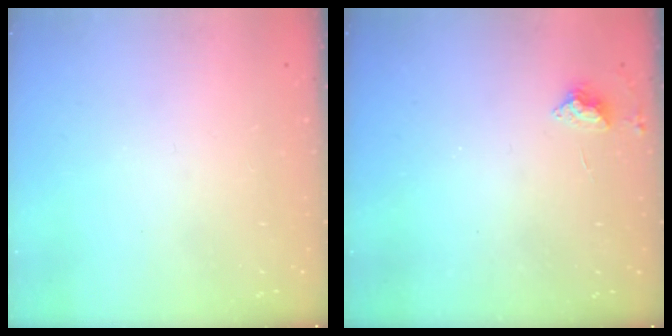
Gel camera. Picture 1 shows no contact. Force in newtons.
{"total": 3.9, "press": 3.8, "slide": 0.6}